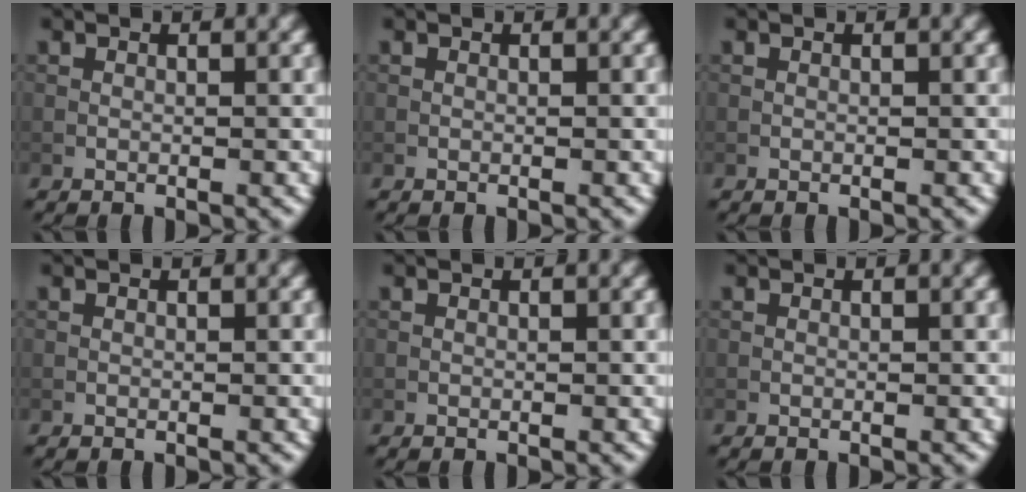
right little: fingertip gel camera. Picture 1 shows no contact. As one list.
[{"total": 0.0}, {"total": 0.0}, {"total": 0.0}, {"total": 0.0}, {"total": 0.0}]